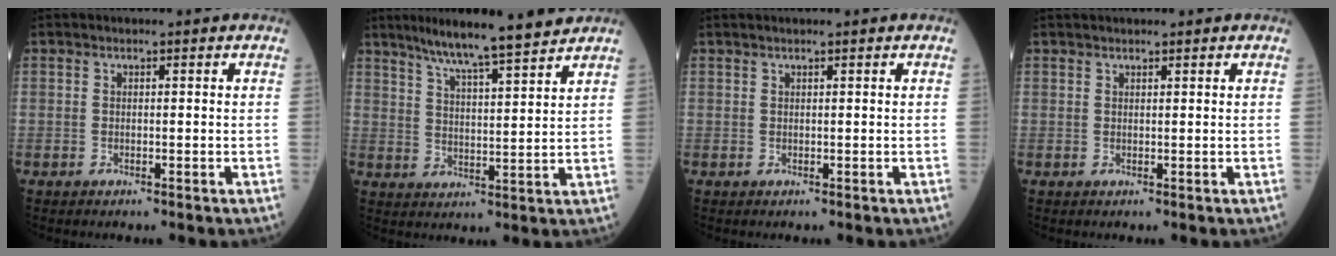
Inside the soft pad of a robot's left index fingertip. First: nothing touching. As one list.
[{"total": 11.5, "force": [10.1, -0.1, 5.6], "torque": [-0.093, 0.010, 0.155]}, {"total": 0.8, "force": [0.8, 0.0, 0.3], "torque": [-0.006, 0.014, 0.018]}, {"total": 2.2, "force": [2.0, 0.5, 0.7], "torque": [-0.007, 0.029, 0.032]}]